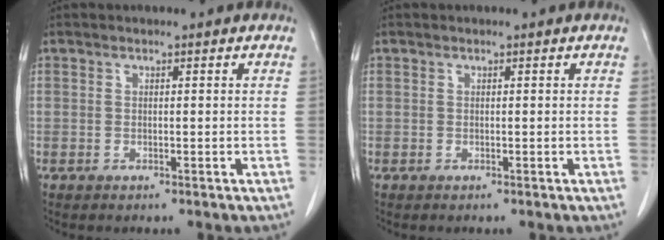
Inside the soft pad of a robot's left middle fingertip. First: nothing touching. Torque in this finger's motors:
{"motor_torque": [0.00, 0.00, 0.00, -0.01]}